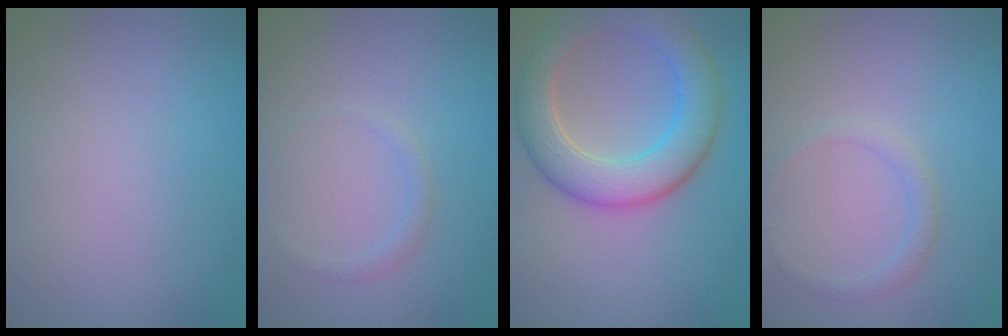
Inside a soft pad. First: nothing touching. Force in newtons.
{"total": 0.9, "press": 0.9, "slide": 0.1}
{"total": 6.8, "press": 6.8, "slide": 0.5}
{"total": 1.3, "press": 1.3, "slide": 0.1}